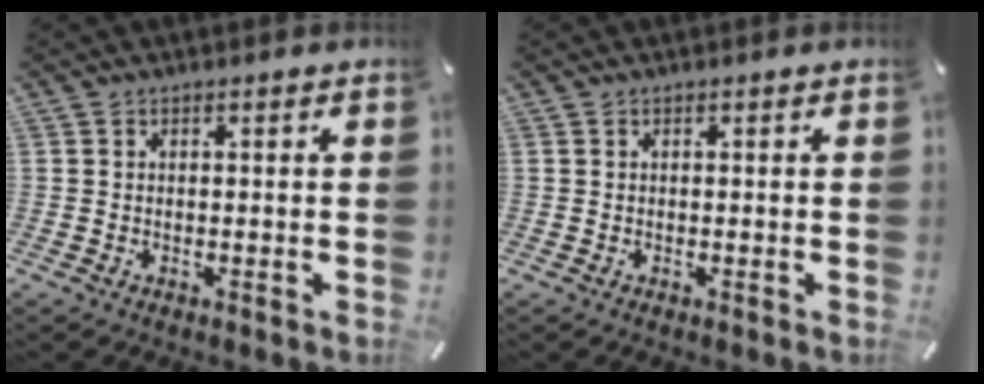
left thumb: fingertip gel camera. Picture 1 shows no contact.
{"total": 0.0}